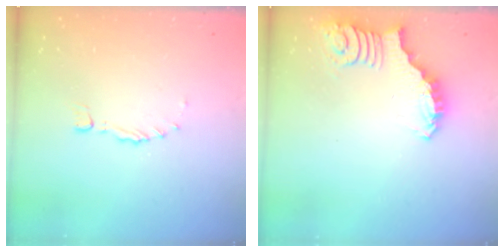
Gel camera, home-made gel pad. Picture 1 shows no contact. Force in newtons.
{"total": 2.7, "press": 2.7, "slide": 0.5}